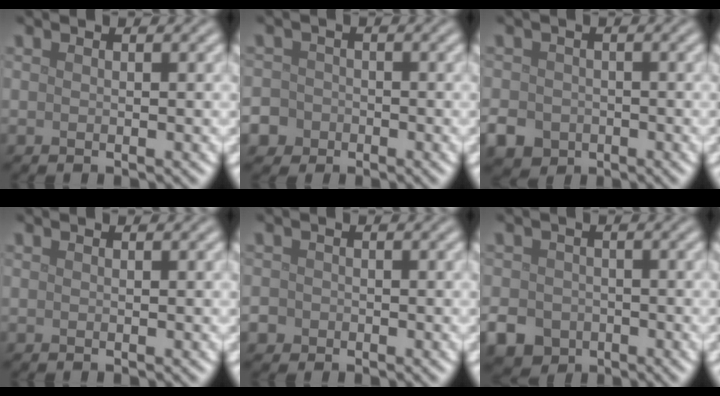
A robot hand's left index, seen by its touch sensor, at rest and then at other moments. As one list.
[{"total": 5.0, "force": [-2.6, 4.2, 0.8], "torque": [-0.008, -0.008, -0.062]}, {"total": 3.6, "force": [-1.6, 3.0, 1.2], "torque": [-0.024, -0.006, -0.036]}, {"total": 0.0}, {"total": 2.0, "force": [-1.0, 1.7, 0.4], "torque": [0.002, 0.002, -0.019]}, {"total": 5.4, "force": [-2.7, 4.4, 1.7], "torque": [-0.029, -0.015, -0.054]}]